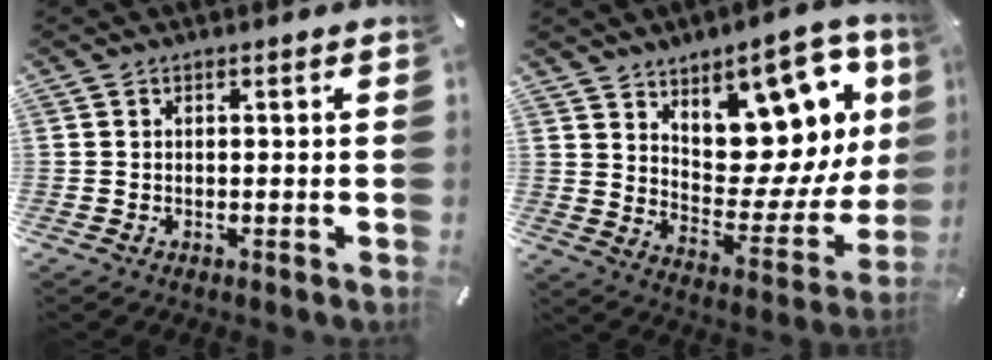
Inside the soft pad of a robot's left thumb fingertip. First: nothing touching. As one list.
[{"total": 16.3, "force": [10.5, 8.6, 9.0], "torque": [-0.109, -0.107, 0.181]}]